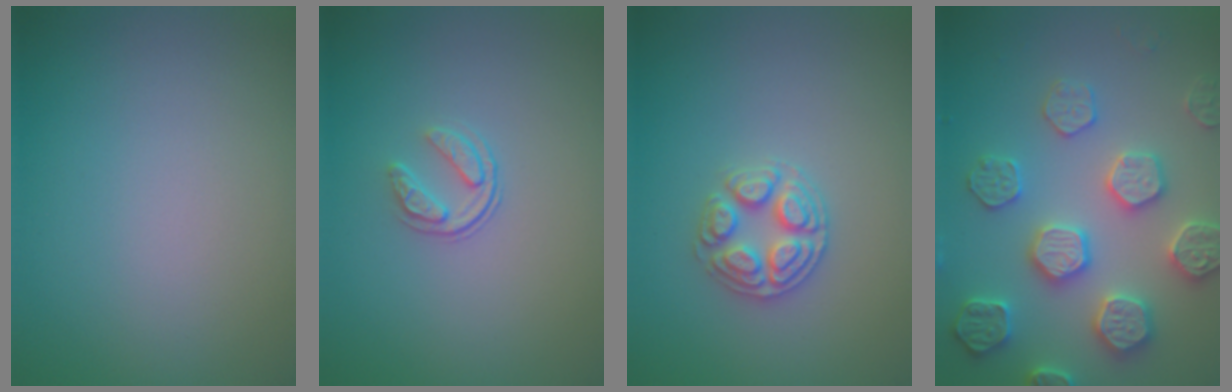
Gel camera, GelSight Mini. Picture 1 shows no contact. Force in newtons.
{"total": 1.7, "press": 1.1, "slide": 1.3}
{"total": 2.9, "press": 2.8, "slide": 0.3}
{"total": 5.4, "press": 5.3, "slide": 1.2}